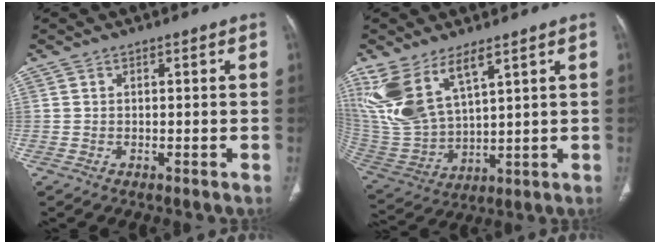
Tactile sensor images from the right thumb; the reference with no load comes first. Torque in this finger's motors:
{"motor_torque": [1.50, 2.63, 1.42, 1.22, 0.19]}